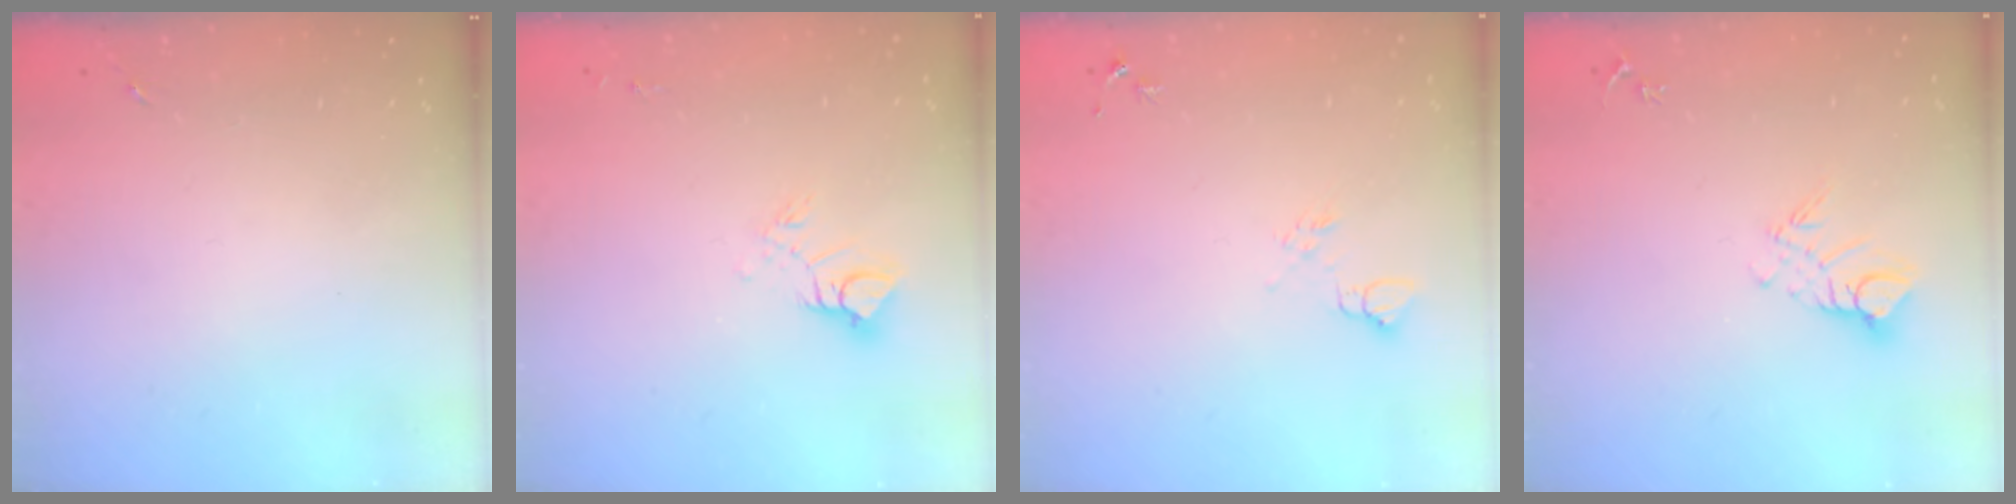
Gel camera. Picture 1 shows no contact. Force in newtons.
{"total": 7.4, "press": 7.4, "slide": 0.8}
{"total": 6.6, "press": 6.5, "slide": 0.8}
{"total": 7.9, "press": 7.8, "slide": 0.8}